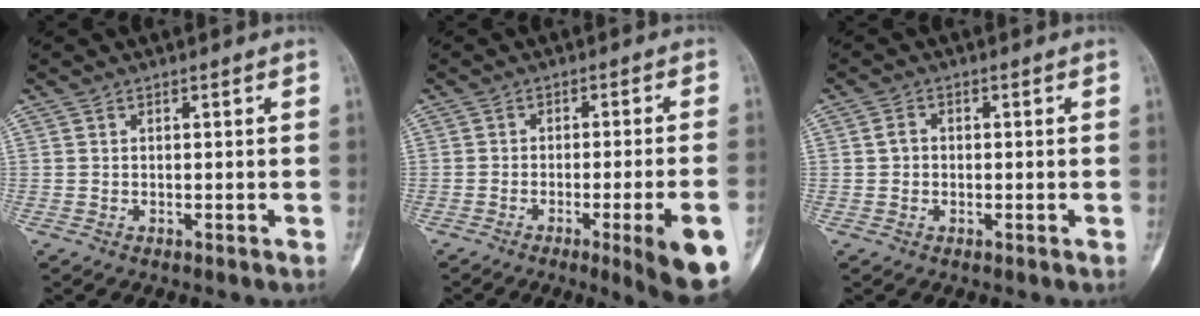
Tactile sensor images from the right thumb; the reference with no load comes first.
{"total": 12.1, "force": [-4.9, 1.2, 10.9], "torque": [-0.129, 0.005, -0.061]}
{"total": 1.9, "force": [-0.1, 1.7, 0.9], "torque": [-0.009, 0.010, -0.003]}